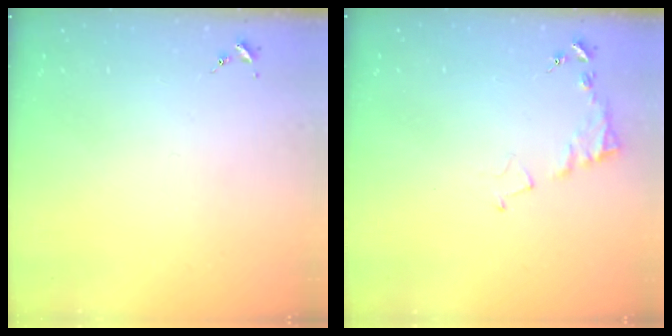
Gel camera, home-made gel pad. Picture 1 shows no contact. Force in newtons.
{"total": 7.0, "press": 7.0, "slide": 0.6}